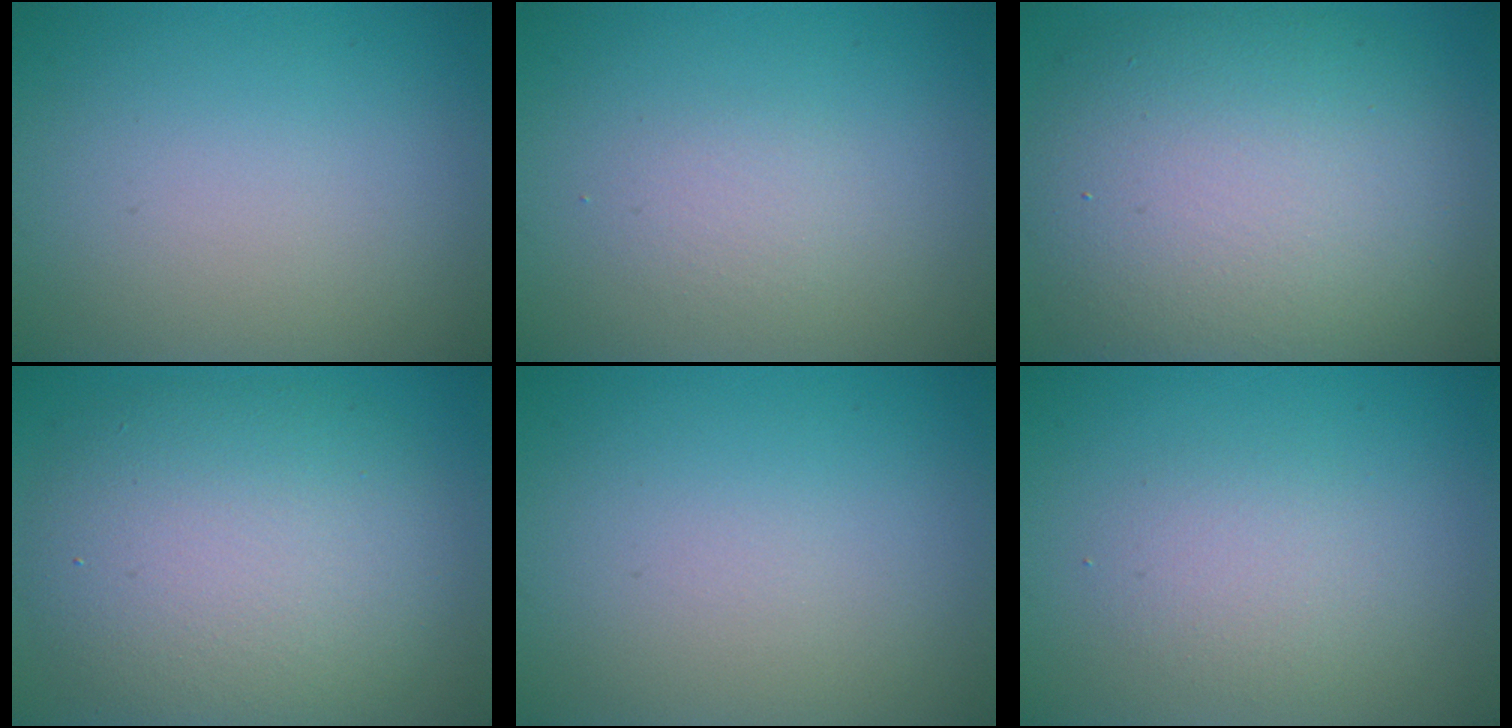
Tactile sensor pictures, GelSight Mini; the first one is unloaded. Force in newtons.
{"total": 1.2, "press": 1.2, "slide": 0.0}
{"total": 11.6, "press": 11.5, "slide": 1.2}
{"total": 10.5, "press": 10.5, "slide": 0.1}
{"total": 0.0}
{"total": 2.0, "press": 2.0, "slide": 0.1}